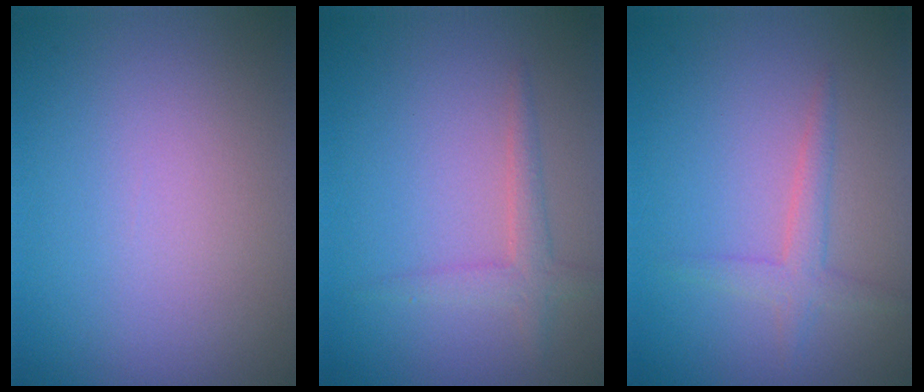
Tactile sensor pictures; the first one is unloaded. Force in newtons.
{"total": 1.9, "press": 1.9, "slide": 0.1}
{"total": 2.0, "press": 2.0, "slide": 0.1}